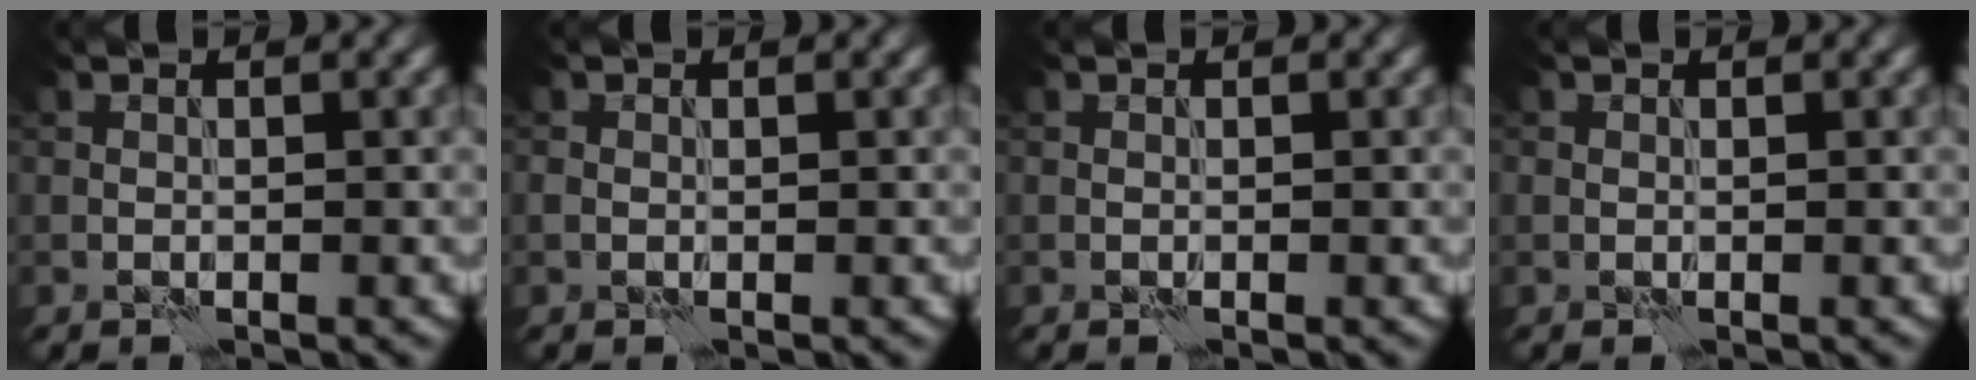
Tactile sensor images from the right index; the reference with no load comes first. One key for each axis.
{"total": 0.8, "fx": -0.3, "fy": 0.7, "fz": 0.4, "tx": -0.011, "ty": -0.003, "tz": -0.004}
{"total": 0.0}
{"total": 0.0}